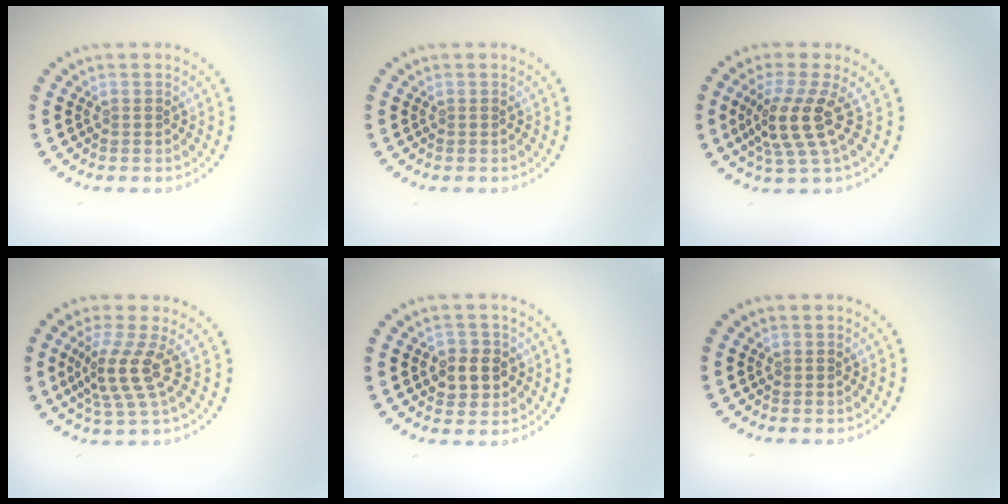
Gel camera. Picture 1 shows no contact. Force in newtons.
{"total": 0.0}
{"total": 4.2, "press": 3.1, "slide": 2.9}
{"total": 3.6, "press": 2.6, "slide": 2.5}
{"total": 2.8, "press": 2.7, "slide": 0.8}
{"total": 0.0}